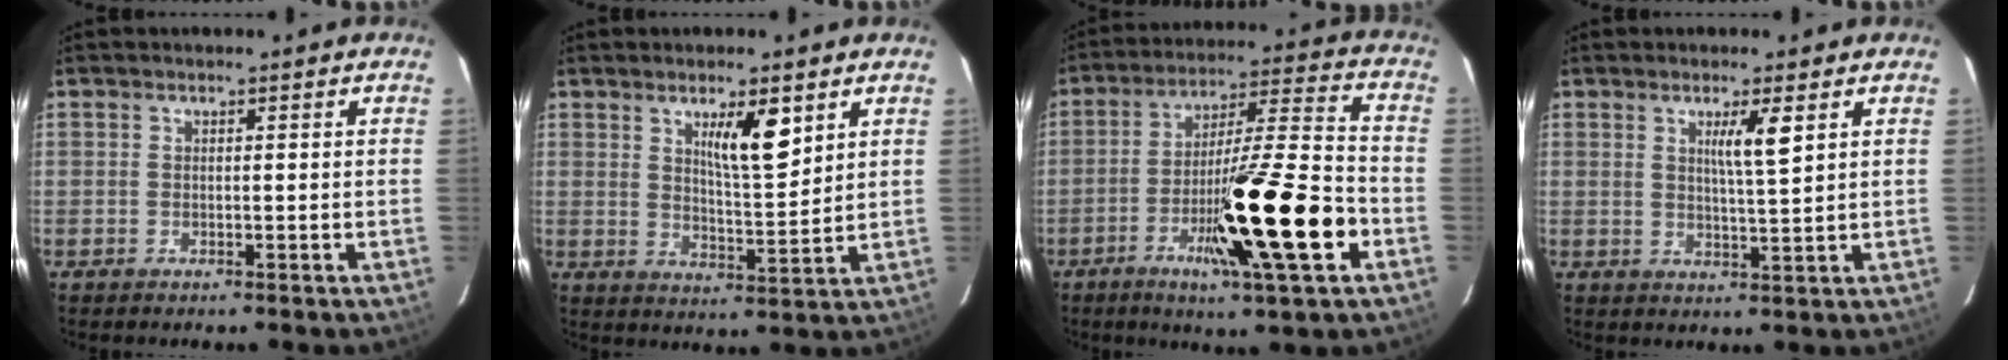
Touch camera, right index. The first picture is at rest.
{"total": 7.1, "force": [3.6, 1.2, 6.0], "torque": [-0.100, -0.008, 0.063]}
{"total": 18.8, "force": [-6.9, 0.2, 17.5], "torque": [-0.286, -0.016, -0.113]}
{"total": 4.2, "force": [1.8, -0.3, 3.8], "torque": [-0.068, -0.006, 0.032]}